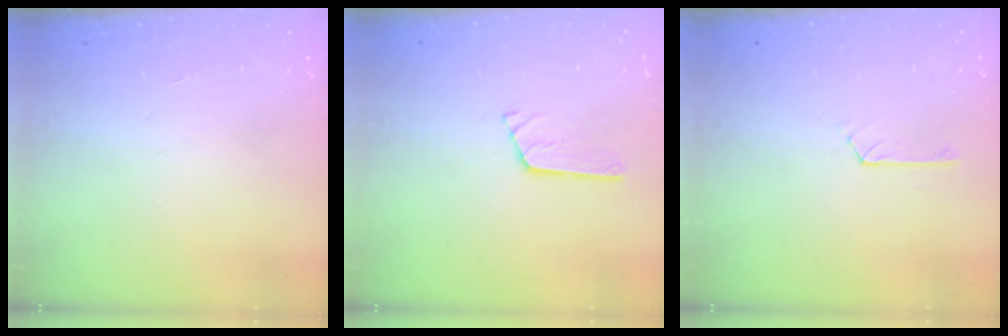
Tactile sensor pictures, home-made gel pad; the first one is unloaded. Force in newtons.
{"total": 2.9, "press": 2.8, "slide": 0.3}
{"total": 1.9, "press": 1.9, "slide": 0.2}